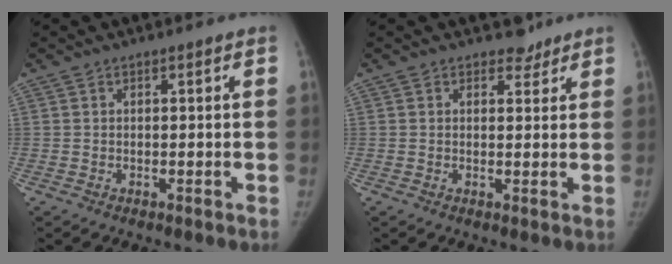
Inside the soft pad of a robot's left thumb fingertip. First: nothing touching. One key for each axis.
{"total": 2.3, "fx": 1.8, "fy": 1.3, "fz": 0.1, "tx": 0.017, "ty": -0.011, "tz": 0.020}